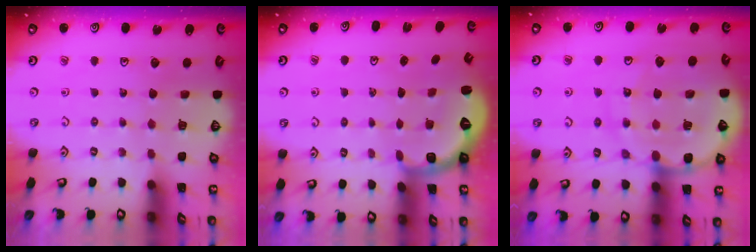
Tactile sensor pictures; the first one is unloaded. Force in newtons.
{"total": 2.6, "press": 1.6, "slide": 2.1}
{"total": 15.2, "press": 14.9, "slide": 3.1}